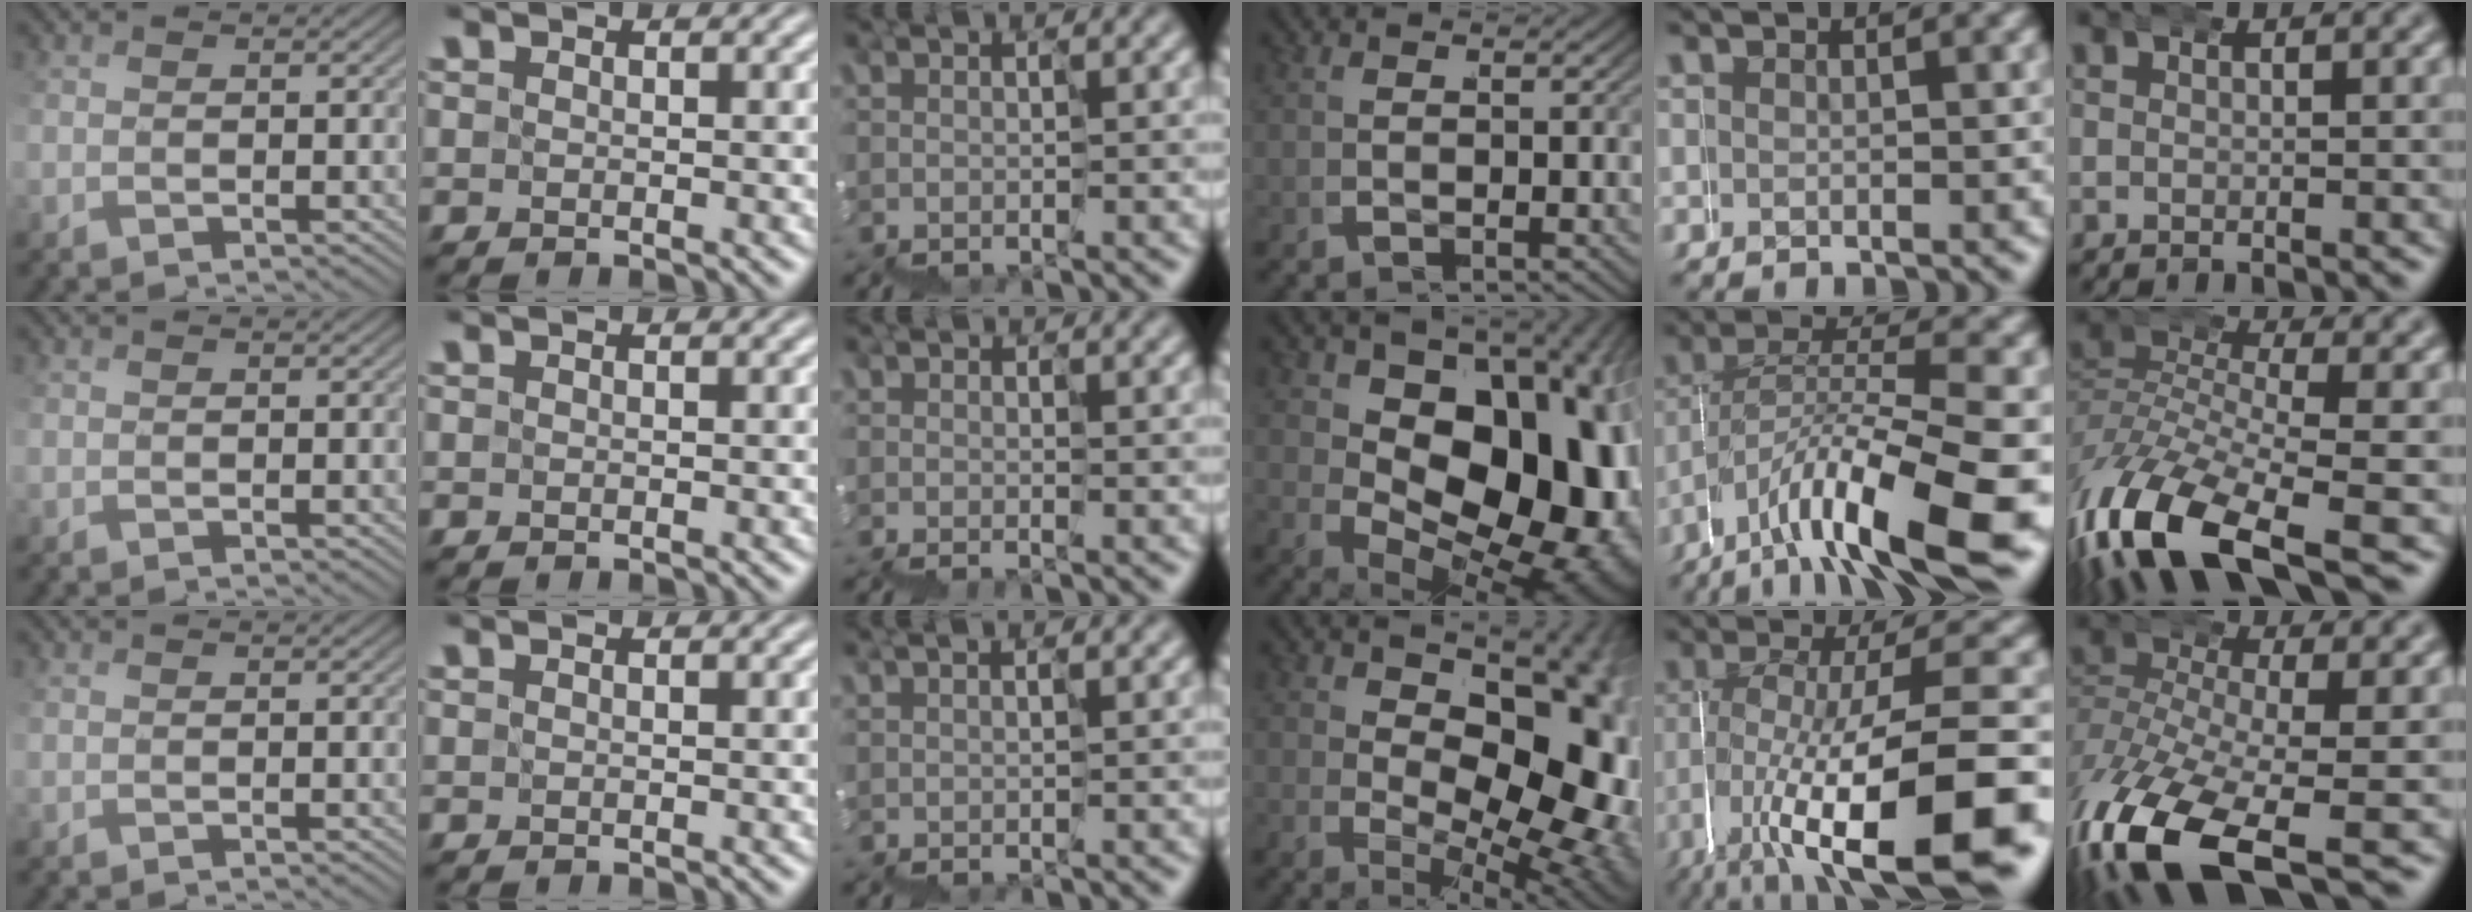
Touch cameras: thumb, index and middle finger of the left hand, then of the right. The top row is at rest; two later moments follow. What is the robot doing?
{"motion": "wrap", "object": "duck tape"}